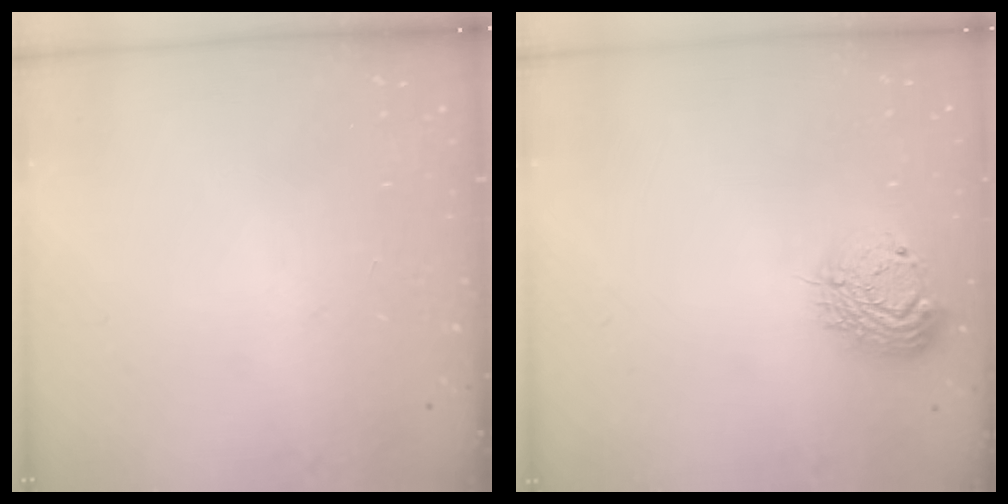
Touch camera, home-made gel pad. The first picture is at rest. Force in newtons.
{"total": 13.0, "press": 13.0, "slide": 1.0}